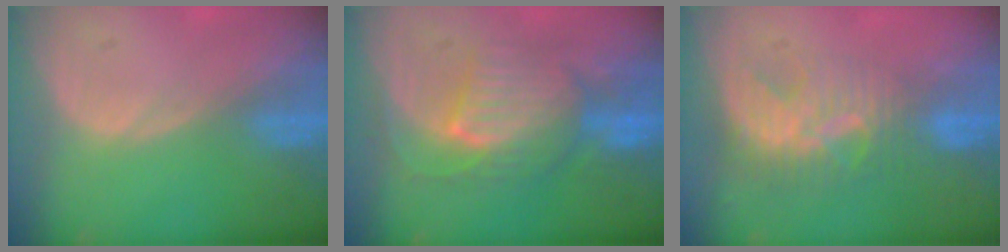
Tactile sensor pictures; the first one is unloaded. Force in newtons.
{"total": 8.9, "press": 8.6, "slide": 2.1}
{"total": 8.8, "press": 7.6, "slide": 4.4}